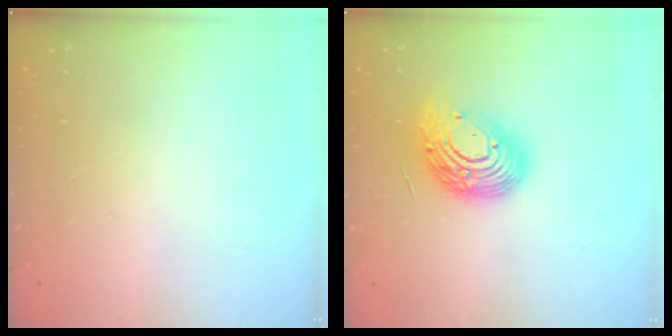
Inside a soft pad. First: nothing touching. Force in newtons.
{"total": 15.7, "press": 15.7, "slide": 1.1}